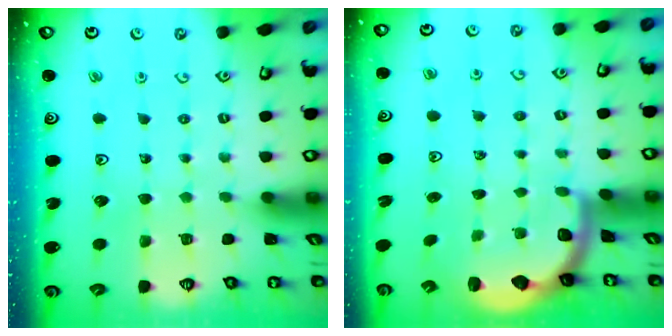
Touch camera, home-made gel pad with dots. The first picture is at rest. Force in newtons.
{"total": 2.0, "press": 1.9, "slide": 0.5}